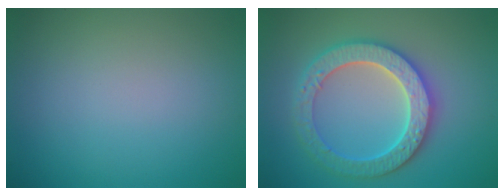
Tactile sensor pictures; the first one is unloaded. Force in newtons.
{"total": 6.1, "press": 6.0, "slide": 1.3}